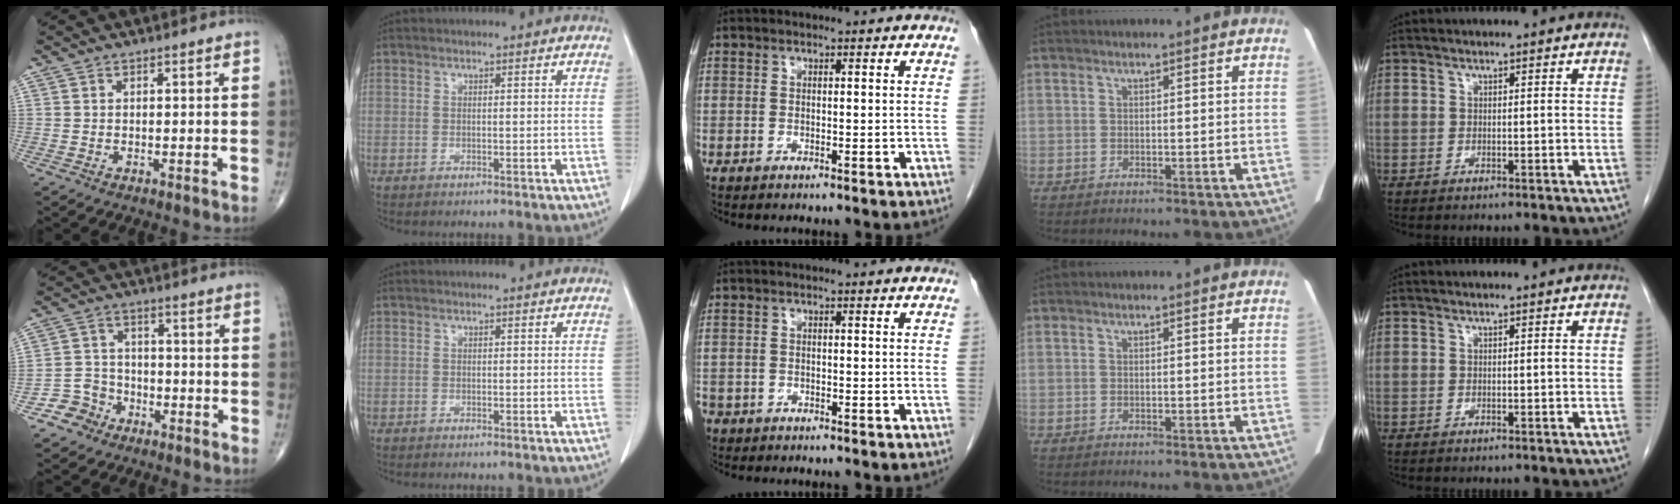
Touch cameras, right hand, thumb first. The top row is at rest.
{"thumb": {"total": 5.8, "force": [-3.6, 4.5, 0.3], "torque": [0.026, 0.031, -0.072]}, "middle": {"total": 3.5, "force": [-2.5, 2.4, 0.8], "torque": [-0.021, -0.001, -0.046]}}